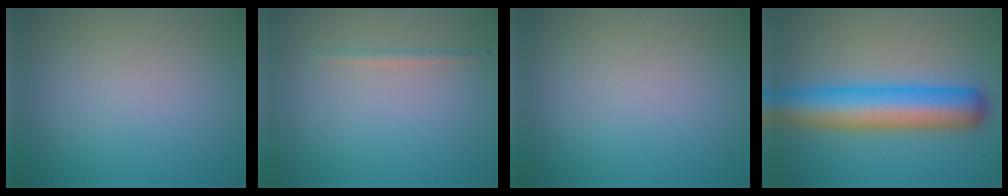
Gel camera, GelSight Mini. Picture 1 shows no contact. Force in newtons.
{"total": 0.8, "press": 0.8, "slide": 0.0}
{"total": 0.0}
{"total": 8.7, "press": 8.7, "slide": 0.2}